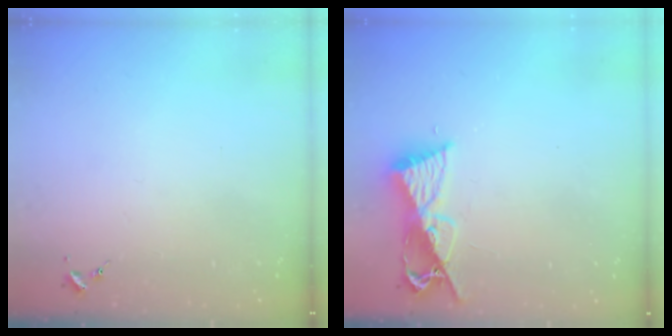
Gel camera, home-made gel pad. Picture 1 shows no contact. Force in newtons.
{"total": 10.8, "press": 10.7, "slide": 1.1}